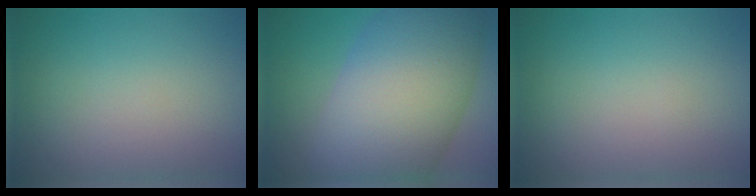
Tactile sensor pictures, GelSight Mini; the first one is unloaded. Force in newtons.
{"total": 14.9, "press": 14.8, "slide": 0.4}
{"total": 0.0}